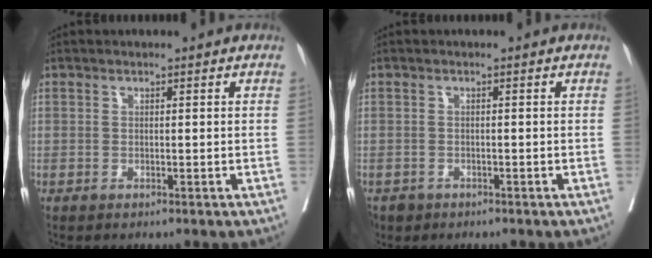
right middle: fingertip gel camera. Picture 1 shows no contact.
{"total": 2.7, "force": [-1.8, 1.9, 0.3], "torque": [-0.004, 0.002, -0.031]}